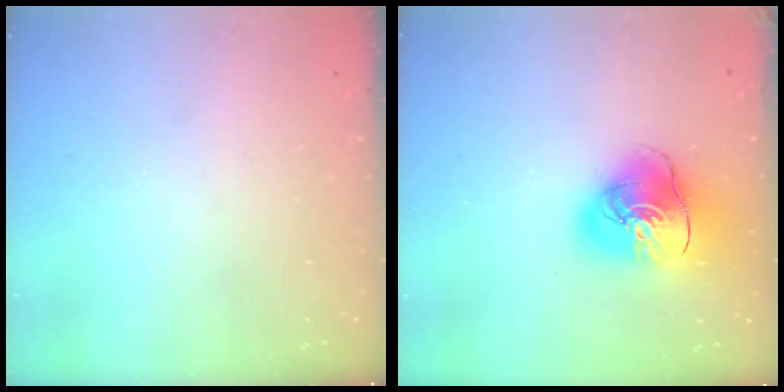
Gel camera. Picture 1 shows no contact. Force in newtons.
{"total": 14.7, "press": 14.5, "slide": 2.2}